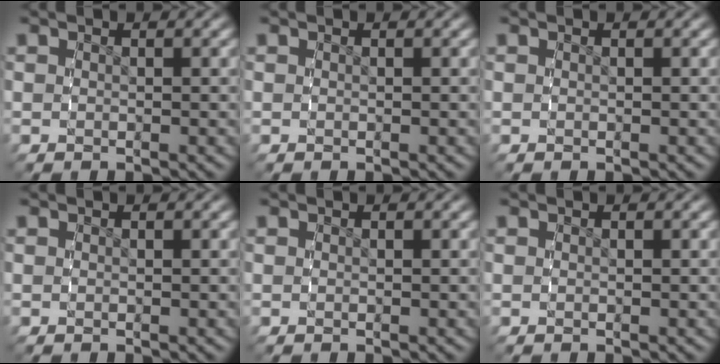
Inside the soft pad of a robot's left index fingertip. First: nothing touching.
{"total": 0.0}
{"total": 0.0}
{"total": 0.0}
{"total": 0.0}
{"total": 0.0}